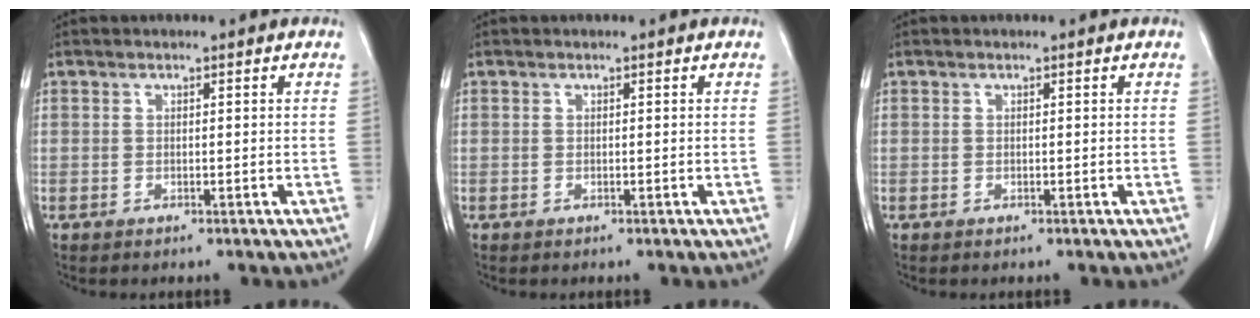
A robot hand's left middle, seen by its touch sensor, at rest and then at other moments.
{"total": 0.0}
{"total": 0.0}